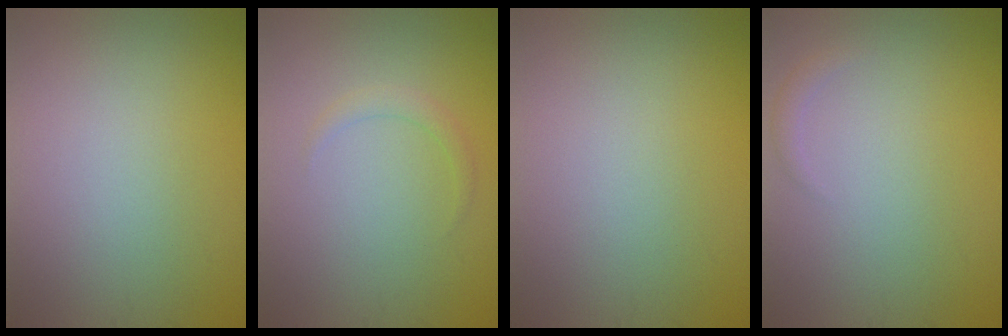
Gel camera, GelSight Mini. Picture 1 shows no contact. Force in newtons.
{"total": 0.8, "press": 0.8, "slide": 0.0}
{"total": 0.0}
{"total": 0.9, "press": 0.9, "slide": 0.1}